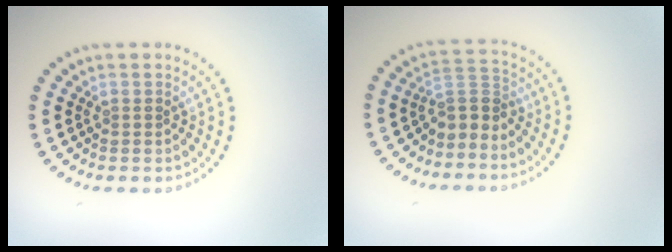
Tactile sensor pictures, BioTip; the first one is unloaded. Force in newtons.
{"total": 2.7, "press": 2.0, "slide": 1.9}